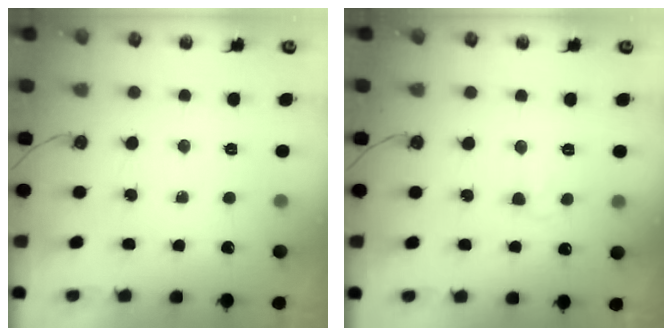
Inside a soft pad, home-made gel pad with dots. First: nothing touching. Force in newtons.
{"total": 4.3, "press": 4.2, "slide": 0.9}